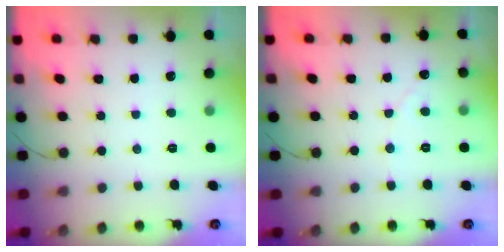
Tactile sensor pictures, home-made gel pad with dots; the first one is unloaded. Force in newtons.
{"total": 3.0, "press": 2.9, "slide": 0.3}